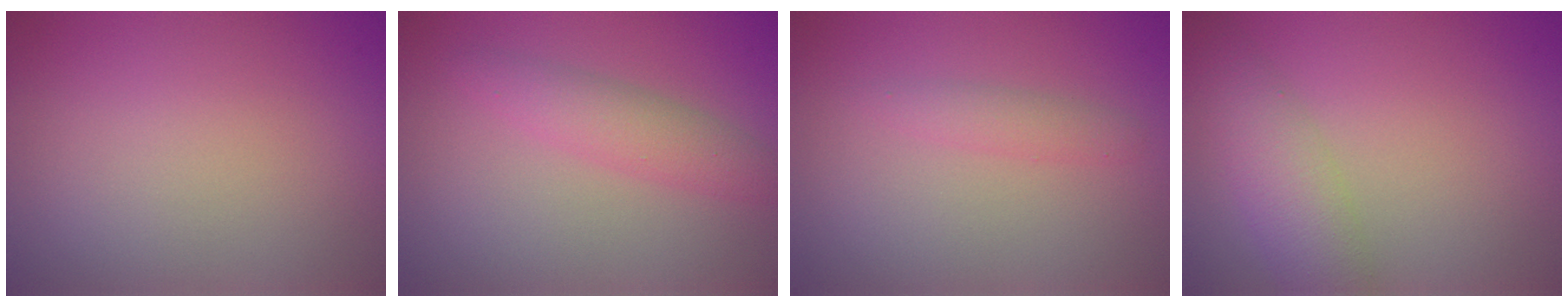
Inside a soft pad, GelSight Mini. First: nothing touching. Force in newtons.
{"total": 2.9, "press": 2.9, "slide": 0.0}
{"total": 1.4, "press": 1.4, "slide": 0.0}
{"total": 4.3, "press": 4.3, "slide": 0.1}